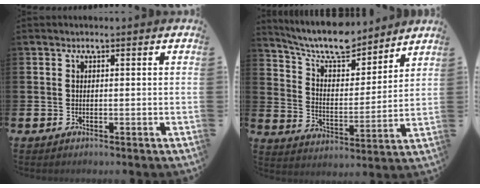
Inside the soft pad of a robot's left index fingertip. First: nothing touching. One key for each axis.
{"total": 9.5, "fx": 8.7, "fy": 2.5, "fz": 3.0, "tx": -0.088, "ty": -0.058, "tz": 0.153}